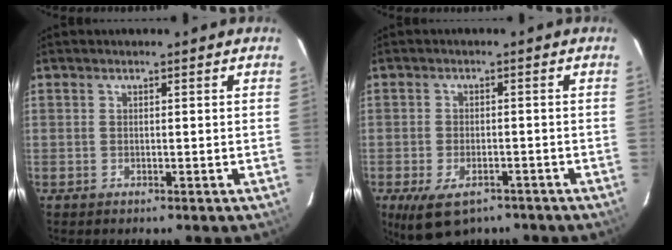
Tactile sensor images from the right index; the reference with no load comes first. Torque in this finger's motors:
{"motor_torque": [0.80, -0.53, 0.39, 0.06]}